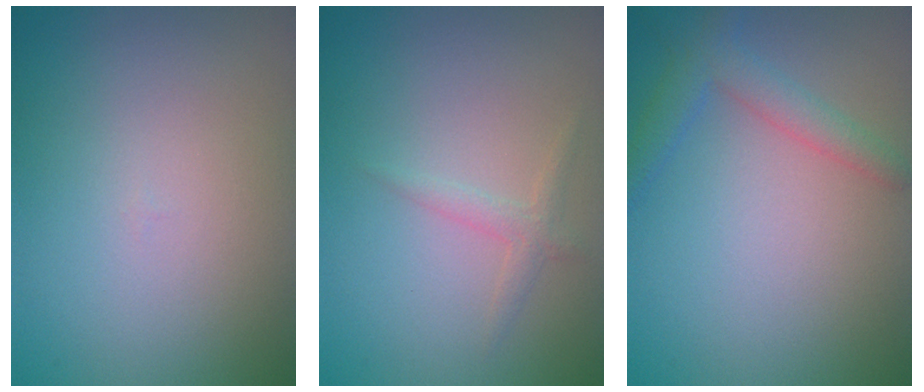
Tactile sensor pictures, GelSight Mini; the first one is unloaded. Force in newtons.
{"total": 1.3, "press": 1.3, "slide": 0.0}
{"total": 2.7, "press": 2.7, "slide": 0.2}